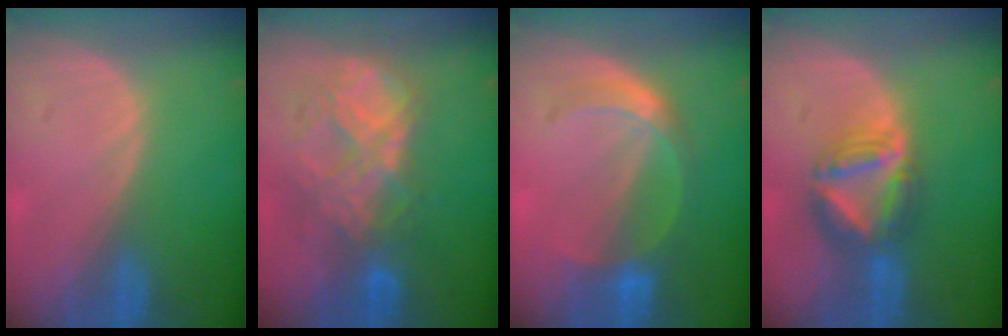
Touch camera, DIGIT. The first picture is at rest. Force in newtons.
{"total": 9.0, "press": 7.7, "slide": 4.6}
{"total": 5.5, "press": 5.2, "slide": 1.8}
{"total": 7.5, "press": 6.6, "slide": 3.4}